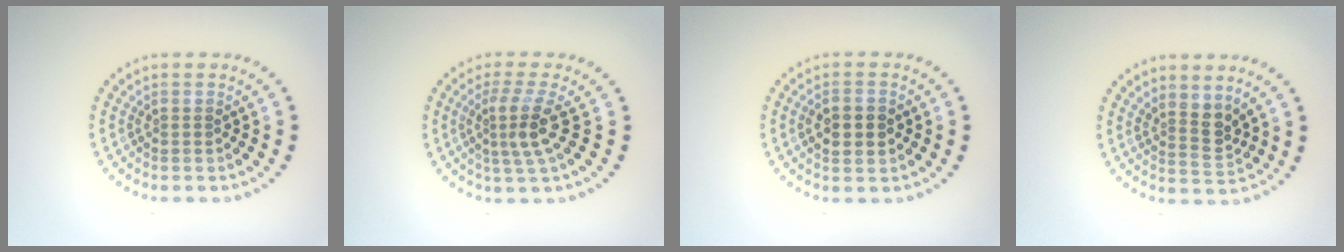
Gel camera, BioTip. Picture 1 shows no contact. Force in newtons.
{"total": 3.1, "press": 2.3, "slide": 2.1}
{"total": 3.4, "press": 3.4, "slide": 0.1}
{"total": 2.6, "press": 2.0, "slide": 1.6}